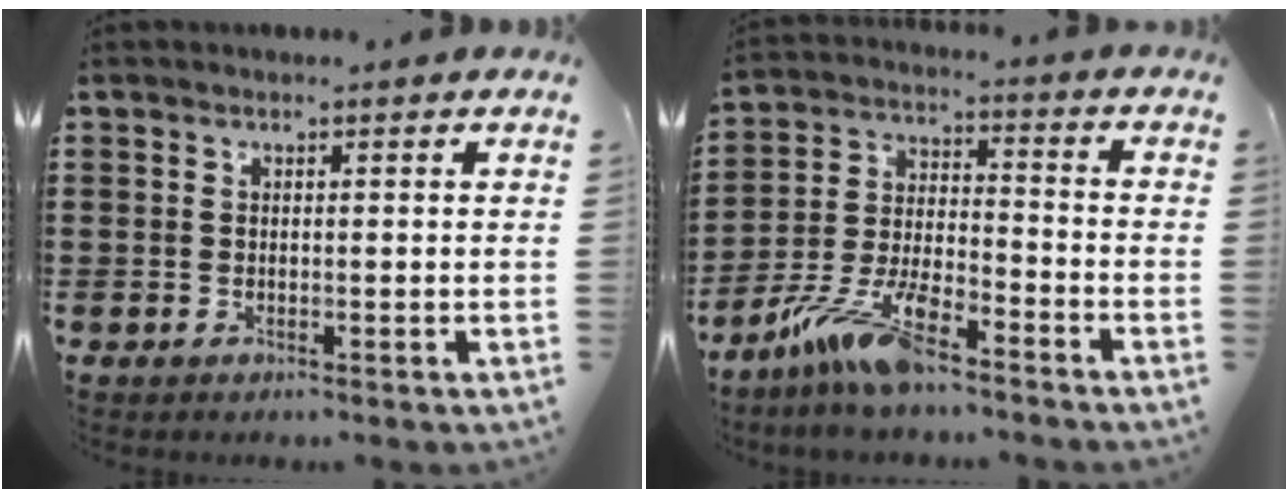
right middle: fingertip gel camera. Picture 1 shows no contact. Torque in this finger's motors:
{"motor_torque": [2.14, 0.00, 0.39, 0.21]}